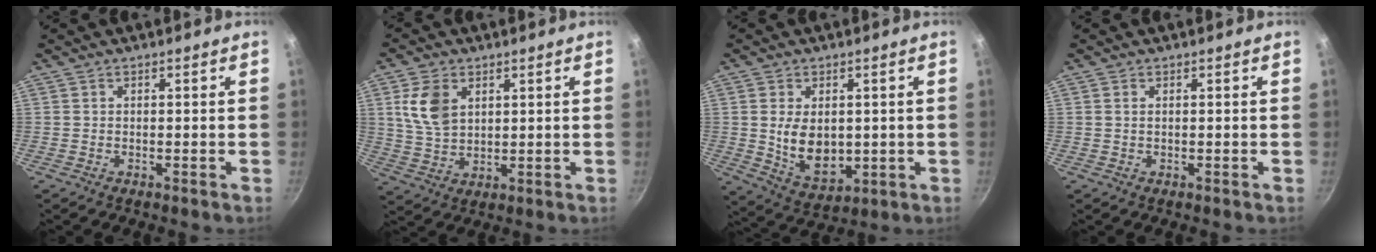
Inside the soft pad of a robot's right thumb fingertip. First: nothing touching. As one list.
[{"total": 8.6, "force": [3.0, 5.7, 5.7], "torque": [-0.098, -0.015, 0.062]}, {"total": 9.9, "force": [0.6, 6.5, 7.4], "torque": [-0.110, -0.019, 0.030]}, {"total": 0.7, "force": [0.2, 0.4, 0.6], "torque": [-0.011, 0.001, 0.003]}]